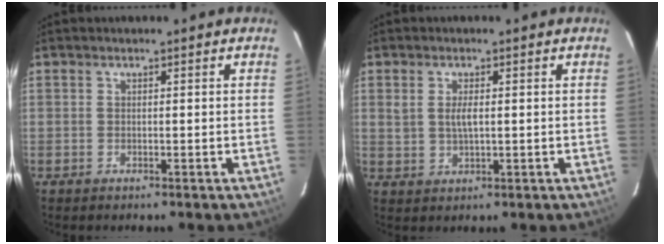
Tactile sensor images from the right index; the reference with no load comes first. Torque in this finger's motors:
{"motor_torque": [0.06, 0.04, 0.05, 0.03]}